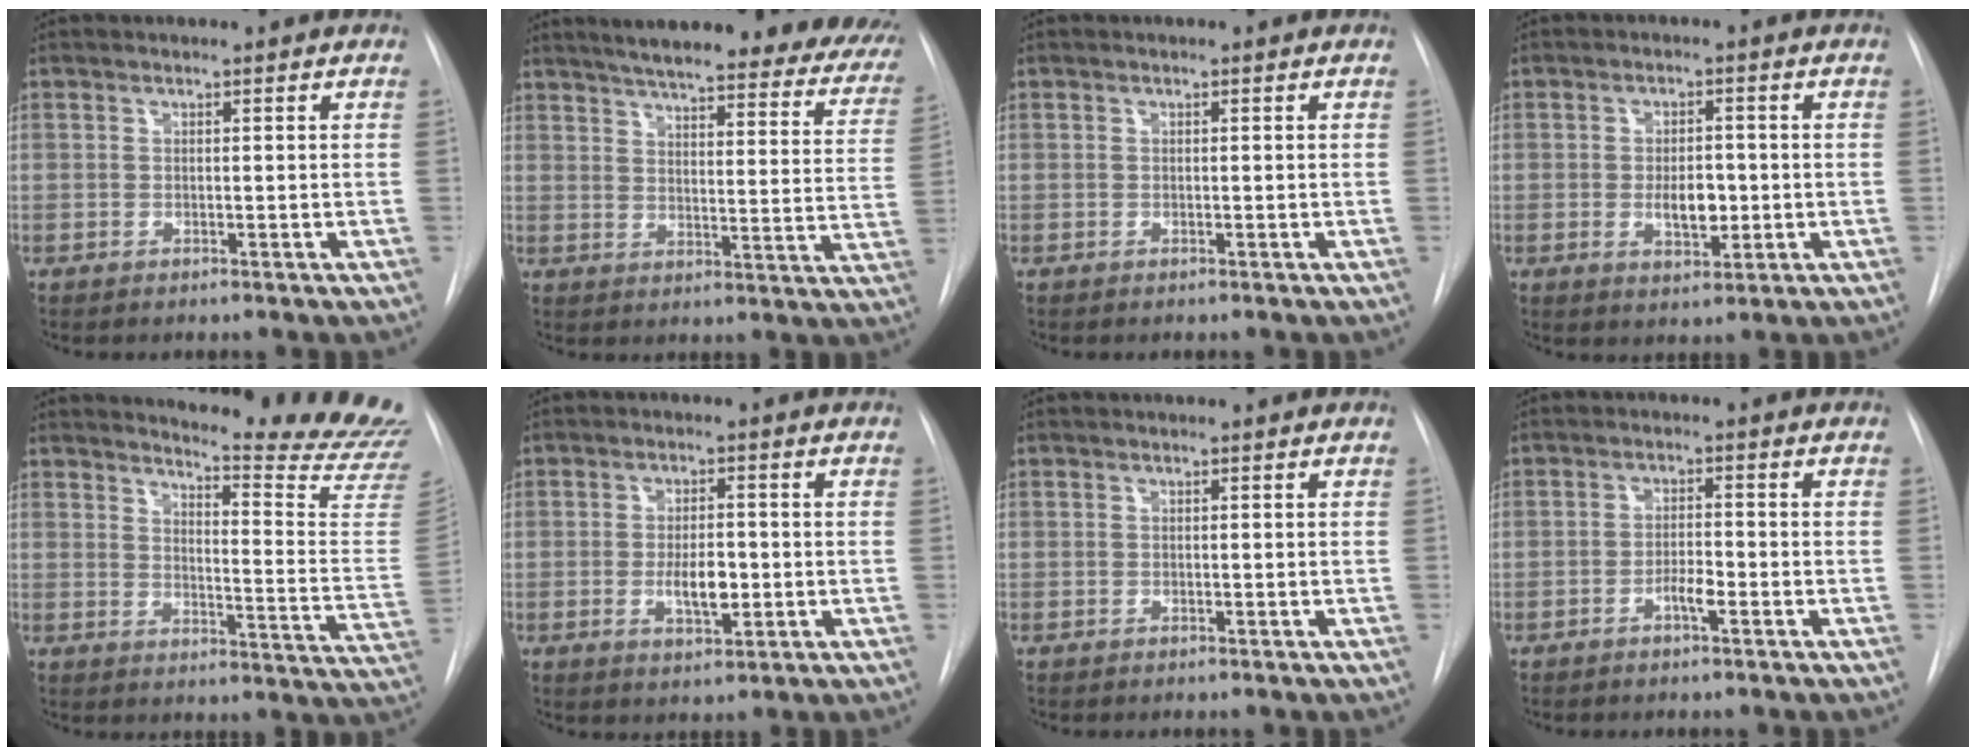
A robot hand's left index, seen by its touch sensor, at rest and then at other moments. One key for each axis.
{"total": 29.3, "fx": 25.0, "fy": 5.4, "fz": 14.3, "tx": -0.187, "ty": -0.060, "tz": 0.286}
{"total": 0.0}
{"total": 4.8, "fx": -0.6, "fy": 2.3, "fz": 4.1, "tx": -0.064, "ty": -0.002, "tz": -0.005}
{"total": 20.2, "fx": 19.7, "fy": -1.1, "fz": 4.5, "tx": -0.067, "ty": -0.165, "tz": 0.220}
{"total": 5.0, "fx": -0.9, "fy": 2.0, "fz": 4.6, "tx": -0.077, "ty": -0.003, "tz": -0.010}
{"total": 0.0}
{"total": 2.6, "fx": -1.4, "fy": 0.4, "fz": 2.1, "tx": -0.034, "ty": 0.002, "tz": -0.025}